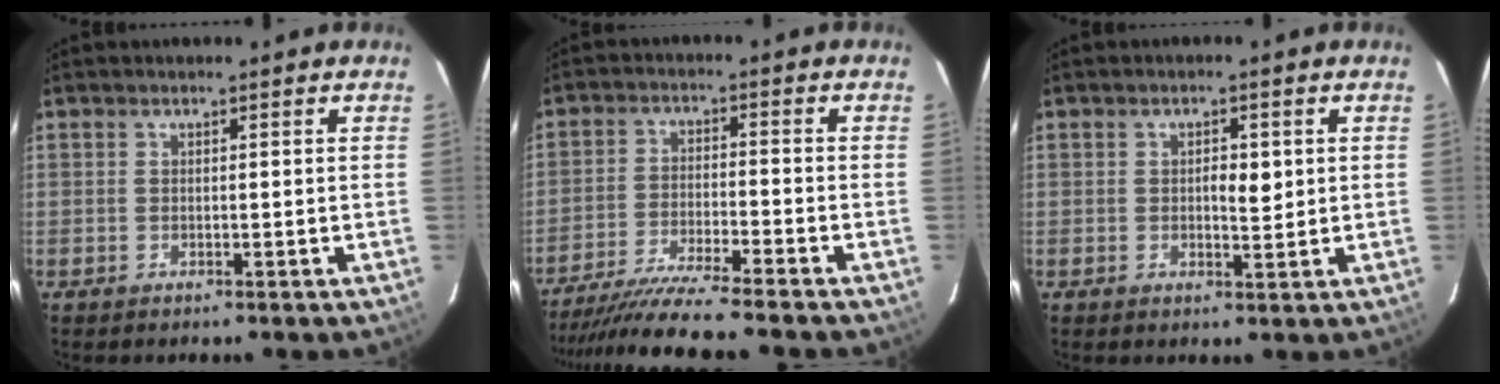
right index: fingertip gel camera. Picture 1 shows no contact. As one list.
[{"total": 11.4, "force": [-10.1, -1.6, 4.9], "torque": [-0.074, -0.026, -0.171]}, {"total": 2.8, "force": [0.4, 1.2, 2.5], "torque": [-0.038, 0.000, 0.006]}]